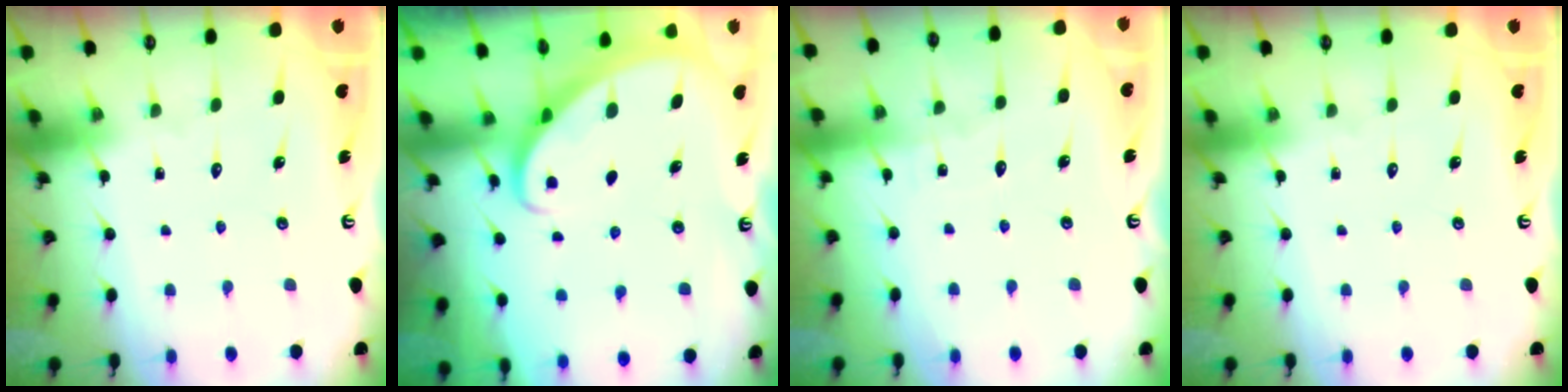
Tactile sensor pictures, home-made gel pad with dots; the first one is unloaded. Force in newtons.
{"total": 2.7, "press": 2.7, "slide": 0.2}
{"total": 2.3, "press": 2.3, "slide": 0.2}
{"total": 0.0}